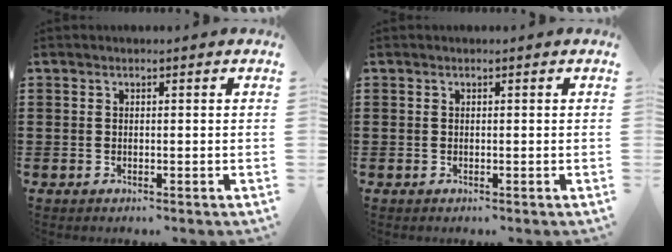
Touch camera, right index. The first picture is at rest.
{"total": 0.0}